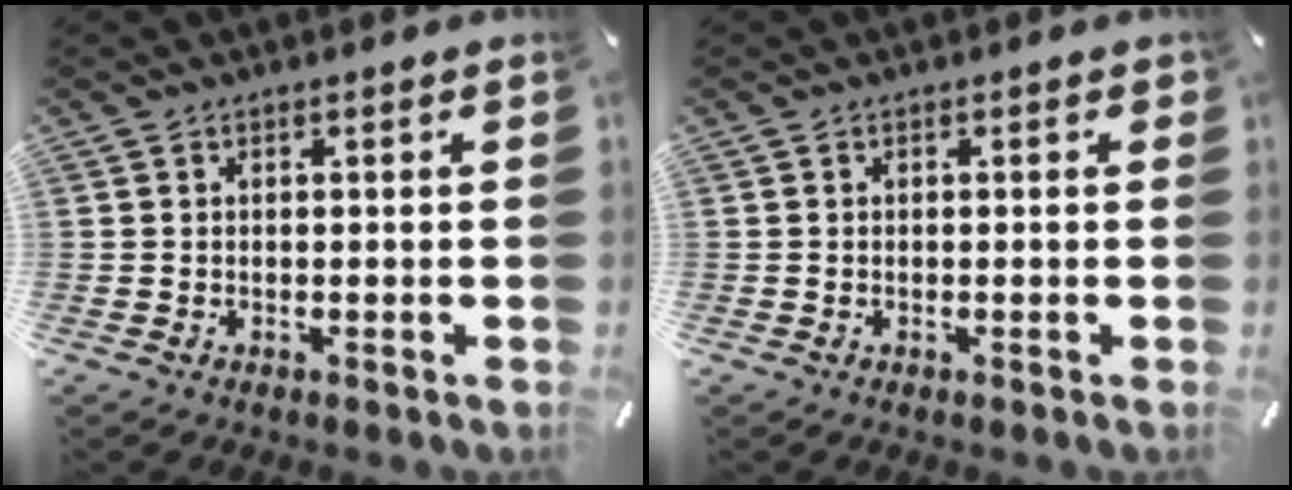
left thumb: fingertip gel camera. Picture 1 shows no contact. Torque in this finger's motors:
{"motor_torque": [0.11, 0.06, 0.07, -0.15, 0.00]}